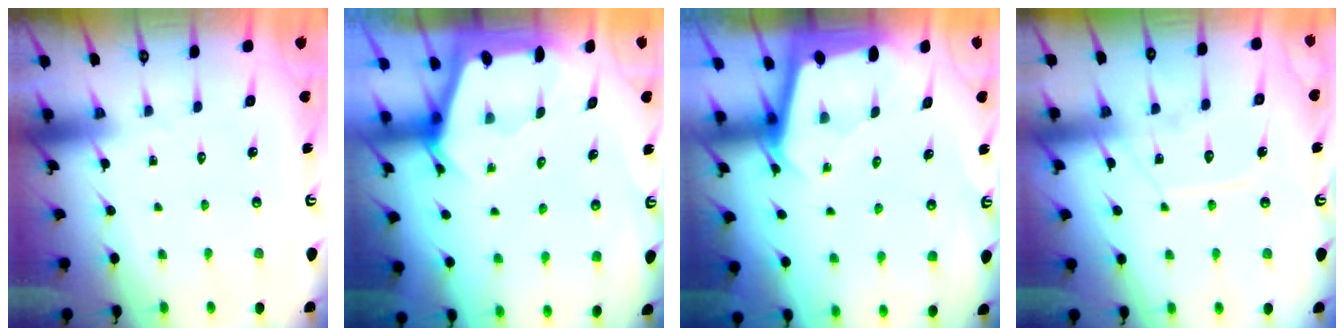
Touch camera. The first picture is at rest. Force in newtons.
{"total": 2.5, "press": 2.5, "slide": 0.3}
{"total": 2.0, "press": 2.0, "slide": 0.2}
{"total": 10.6, "press": 10.5, "slide": 1.0}